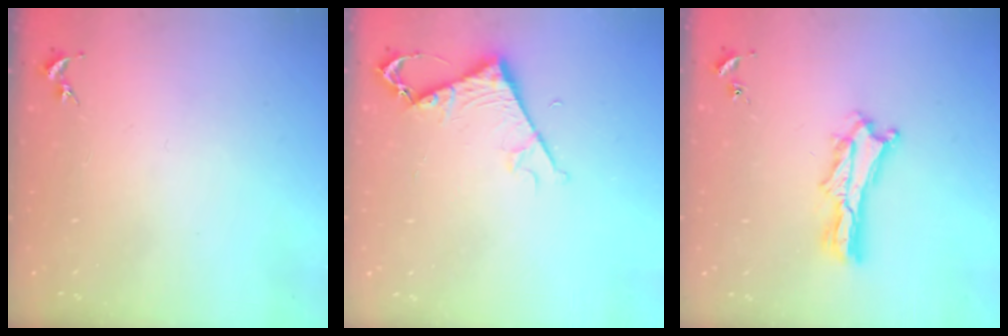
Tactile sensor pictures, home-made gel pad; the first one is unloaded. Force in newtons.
{"total": 5.3, "press": 5.2, "slide": 0.5}
{"total": 3.4, "press": 3.4, "slide": 0.3}